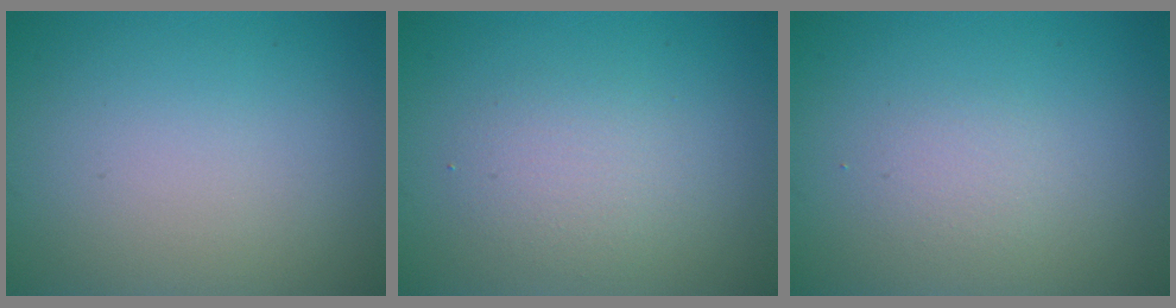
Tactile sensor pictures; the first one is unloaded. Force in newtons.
{"total": 2.2, "press": 2.2, "slide": 0.1}
{"total": 1.3, "press": 1.2, "slide": 0.1}